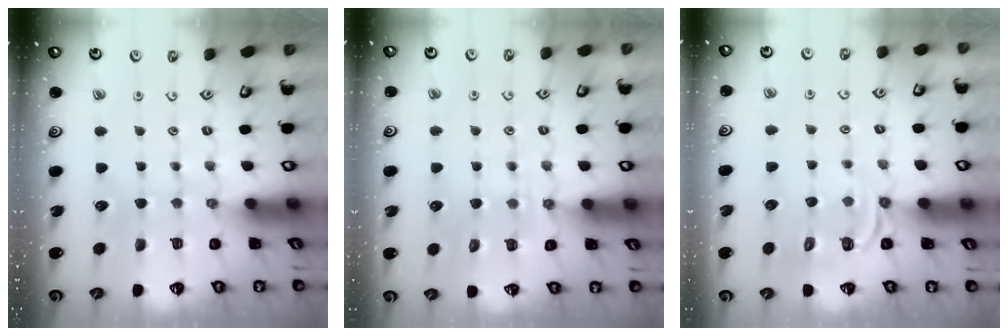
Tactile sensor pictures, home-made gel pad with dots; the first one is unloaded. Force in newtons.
{"total": 6.3, "press": 6.3, "slide": 0.8}
{"total": 4.2, "press": 3.8, "slide": 1.8}